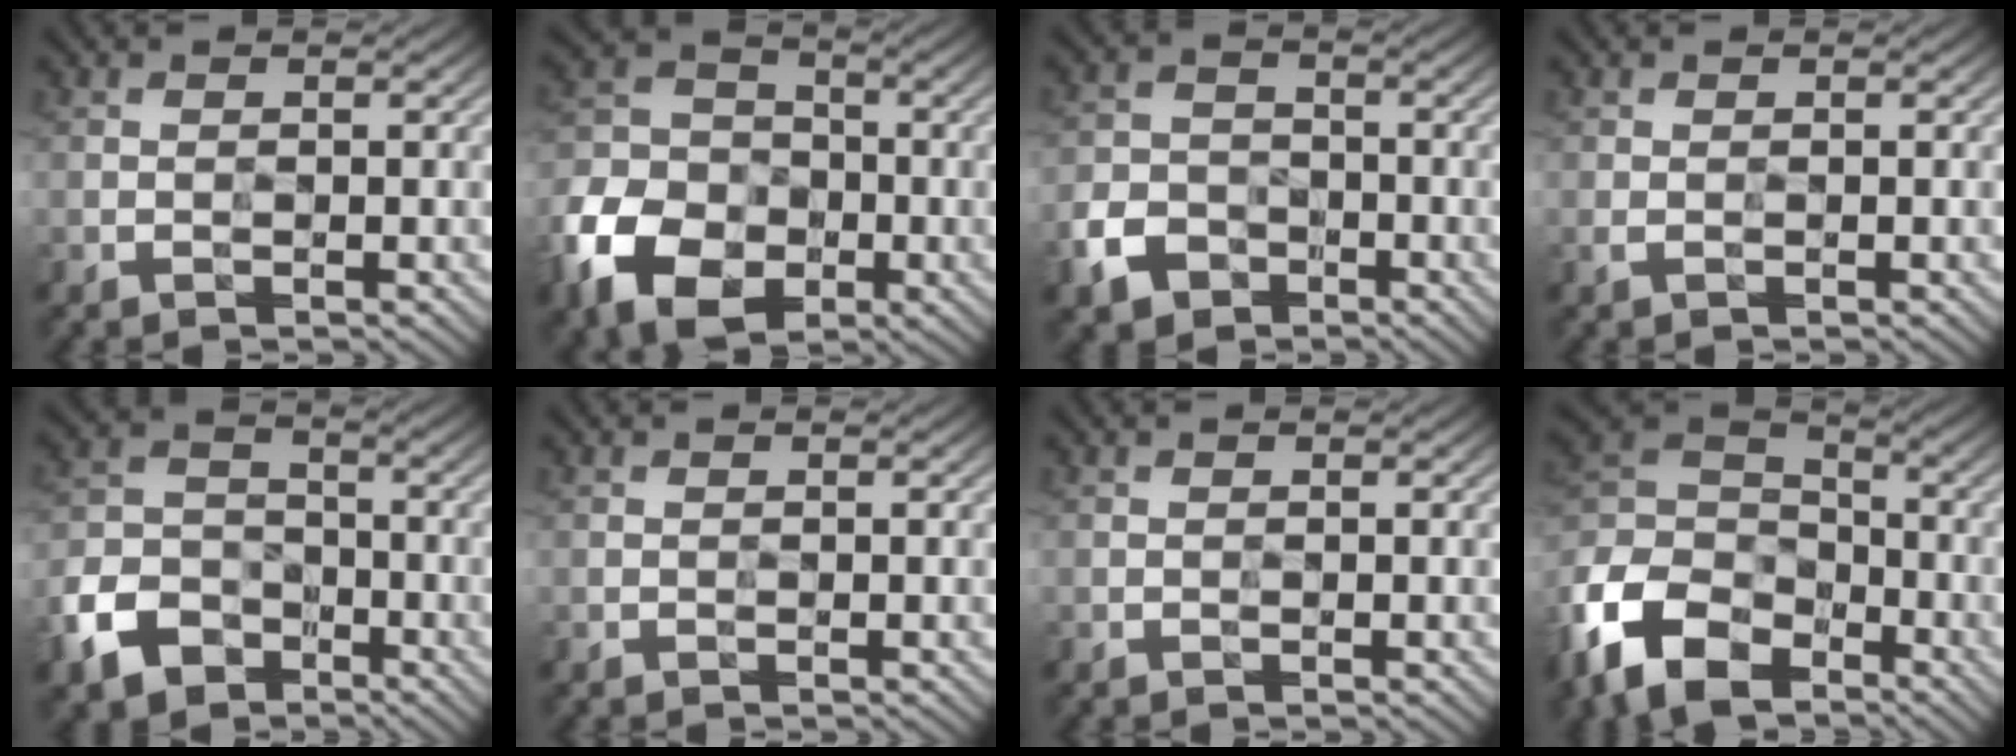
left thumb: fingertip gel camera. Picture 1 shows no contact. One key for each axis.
{"total": 12.5, "fx": -5.3, "fy": 9.1, "fz": 6.7, "tx": -0.168, "ty": -0.033, "tz": -0.115}
{"total": 5.2, "fx": -3.0, "fy": 3.8, "fz": 1.8, "tx": -0.044, "ty": -0.005, "tz": -0.070}
{"total": 0.6, "fx": -0.1, "fy": 0.4, "fz": 0.5, "tx": -0.014, "ty": 0.001, "tz": -0.005}
{"total": 8.3, "fx": -4.7, "fy": 5.8, "fz": 3.6, "tx": -0.090, "ty": -0.015, "tz": -0.108}
{"total": 0.0}
{"total": 0.0}
{"total": 14.2, "fx": -8.2, "fy": 8.9, "fz": 7.4, "tx": -0.210, "ty": -0.028, "tz": -0.170}